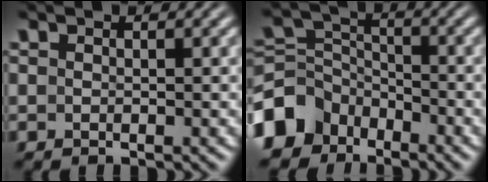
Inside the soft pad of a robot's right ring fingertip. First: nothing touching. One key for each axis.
{"total": 7.5, "fx": -3.3, "fy": 6.0, "fz": 3.0, "tx": -0.075, "ty": -0.044, "tz": -0.048}